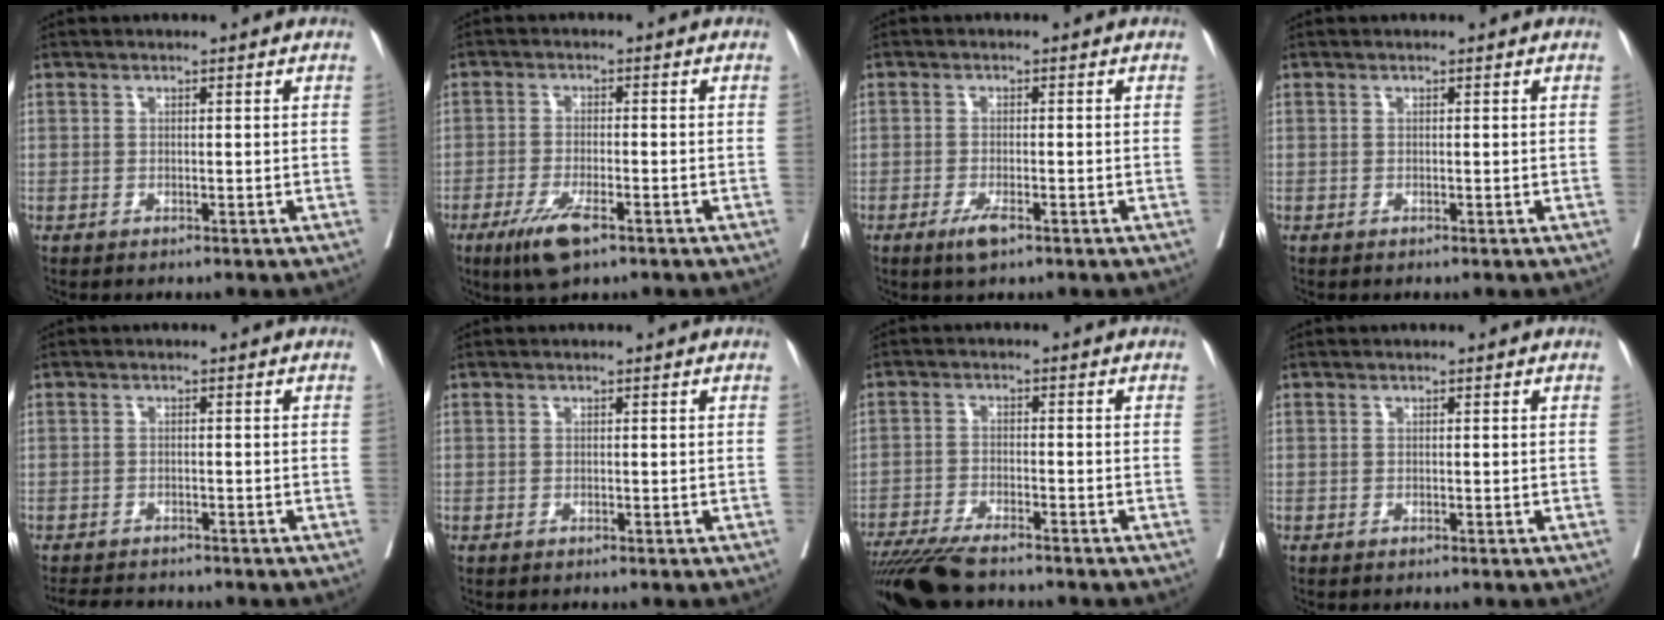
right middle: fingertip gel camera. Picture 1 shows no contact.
{"total": 6.0, "force": [-3.6, 1.3, 4.6], "torque": [-0.093, -0.012, -0.060]}
{"total": 2.7, "force": [-1.6, 0.6, 2.1], "torque": [-0.040, -0.003, -0.028]}
{"total": 0.0}
{"total": 4.9, "force": [-4.6, 1.2, 1.4], "torque": [-0.018, -0.009, -0.072]}
{"total": 0.0}
{"total": 9.8, "force": [-8.4, 1.2, 4.9], "torque": [-0.079, -0.026, -0.144]}
{"total": 0.0}